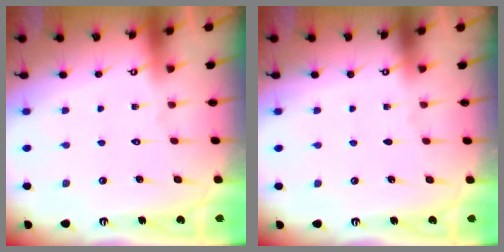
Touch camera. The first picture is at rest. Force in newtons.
{"total": 0.0}